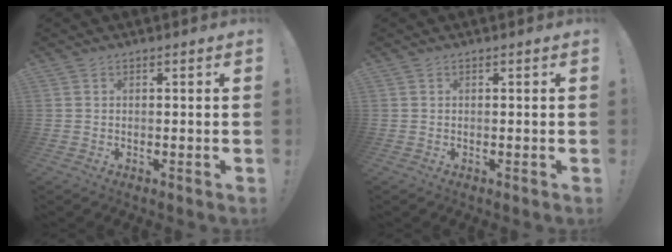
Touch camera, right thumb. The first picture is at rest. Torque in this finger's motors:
{"motor_torque": [-0.03, 0.03, 0.00, 0.00, 0.06]}